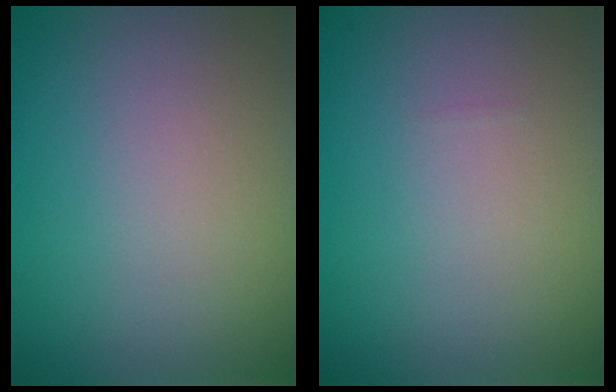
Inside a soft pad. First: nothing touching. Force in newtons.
{"total": 0.0}